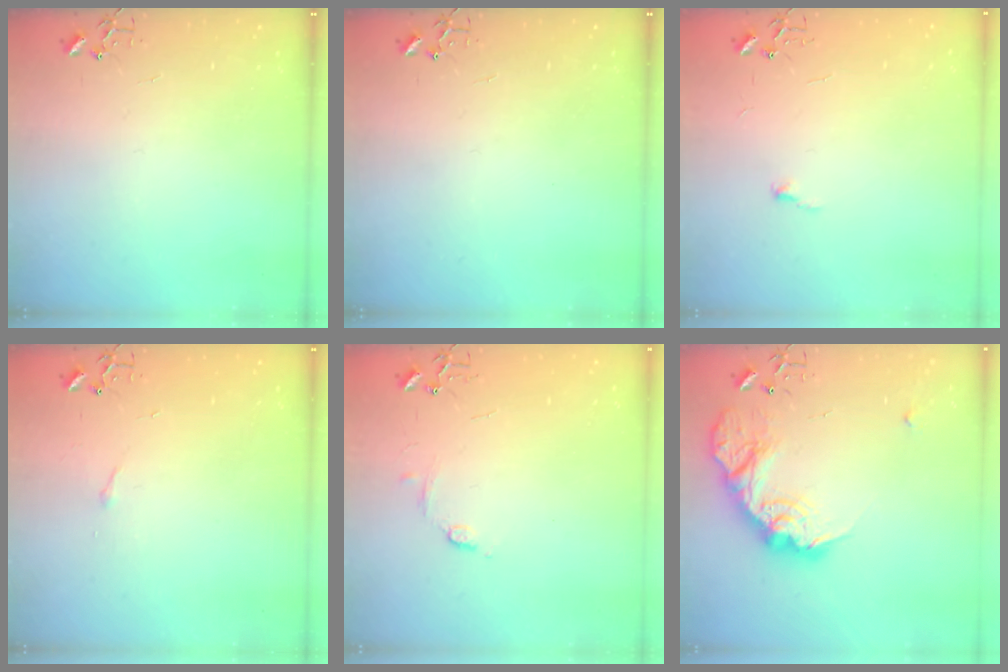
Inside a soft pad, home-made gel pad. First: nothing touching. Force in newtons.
{"total": 0.0}
{"total": 3.5, "press": 3.5, "slide": 0.4}
{"total": 2.9, "press": 2.9, "slide": 0.5}
{"total": 6.1, "press": 6.1, "slide": 0.7}
{"total": 19.4, "press": 19.3, "slide": 1.5}